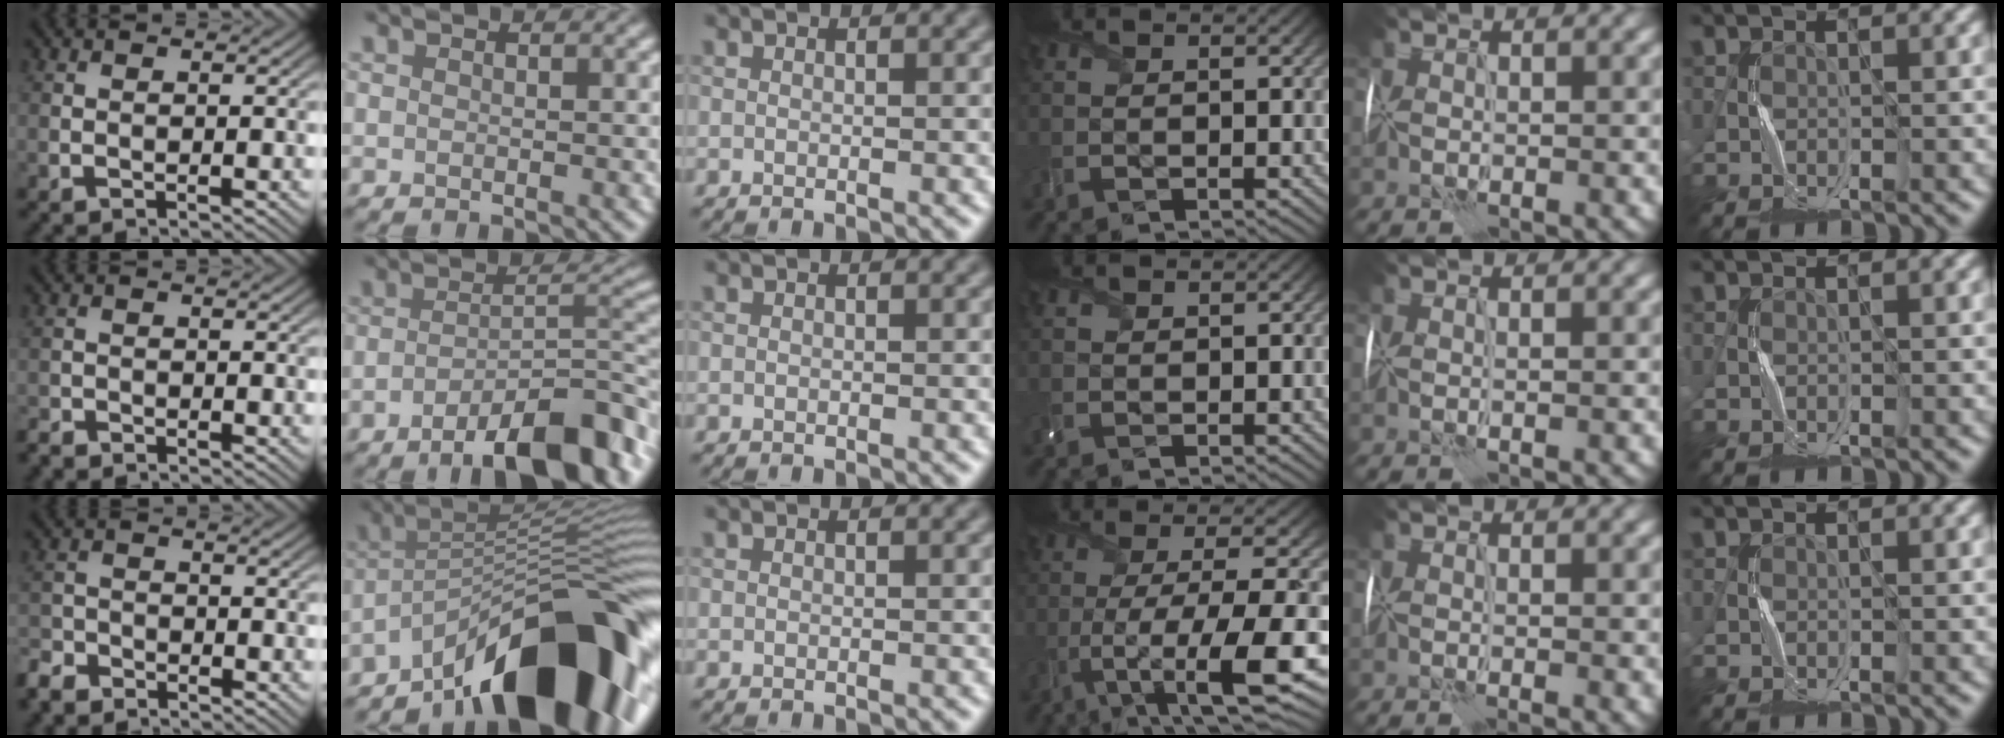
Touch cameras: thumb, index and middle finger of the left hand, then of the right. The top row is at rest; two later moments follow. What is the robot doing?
{"motion": "wrap", "object": "felt sheet"}